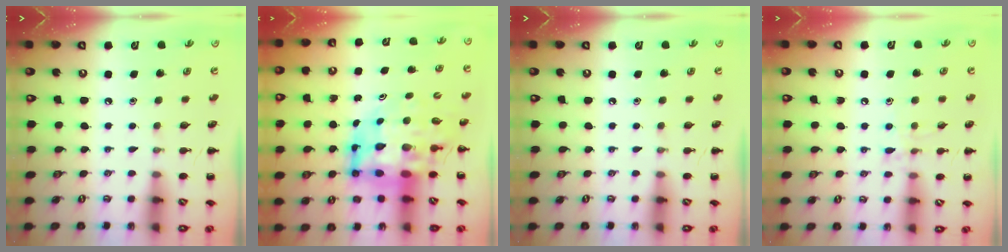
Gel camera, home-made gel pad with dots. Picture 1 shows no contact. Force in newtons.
{"total": 11.0, "press": 10.4, "slide": 3.6}
{"total": 0.0}
{"total": 7.2, "press": 6.9, "slide": 2.0}